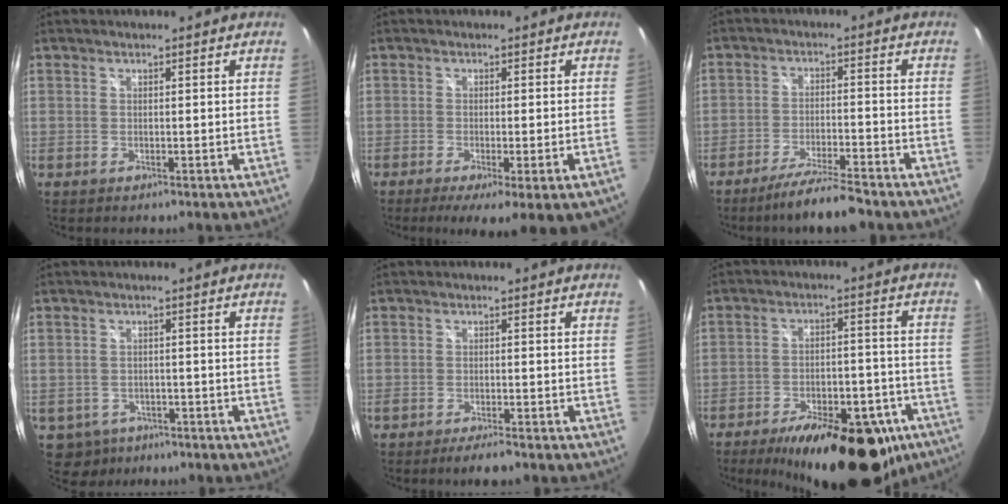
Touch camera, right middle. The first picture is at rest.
{"total": 8.5, "force": [-4.1, 1.1, 7.3], "torque": [-0.118, -0.036, -0.052]}
{"total": 8.3, "force": [-7.3, 0.5, 4.0], "torque": [-0.084, -0.002, -0.122]}
{"total": 5.9, "force": [-3.4, 4.5, 1.5], "torque": [-0.041, -0.004, -0.042]}
{"total": 3.5, "force": [-2.8, 0.4, 2.0], "torque": [-0.046, -0.006, -0.051]}
{"total": 23.6, "force": [-15.9, 10.0, 14.2], "torque": [-0.223, -0.012, -0.208]}